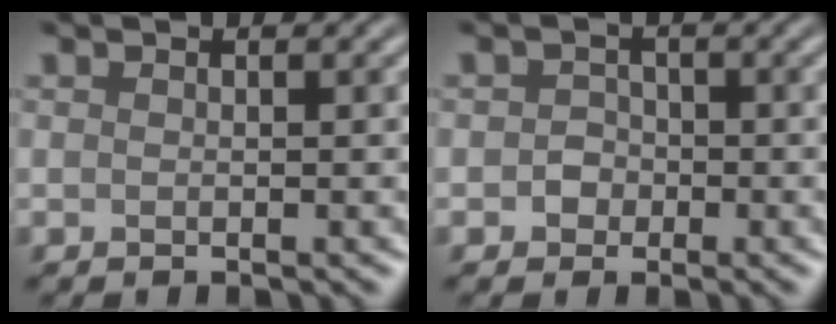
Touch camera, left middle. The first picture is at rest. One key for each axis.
{"total": 1.5, "fx": -0.4, "fy": 1.4, "fz": 0.4, "tx": -0.001, "ty": 0.002, "tz": -0.011}